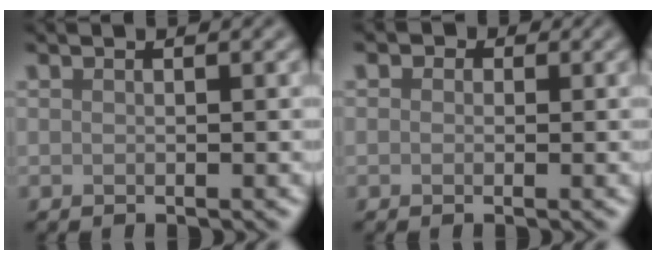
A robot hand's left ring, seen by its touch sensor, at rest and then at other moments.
{"total": 1.8, "force": [0.6, 1.5, 0.7], "torque": [0.003, 0.003, -0.011]}